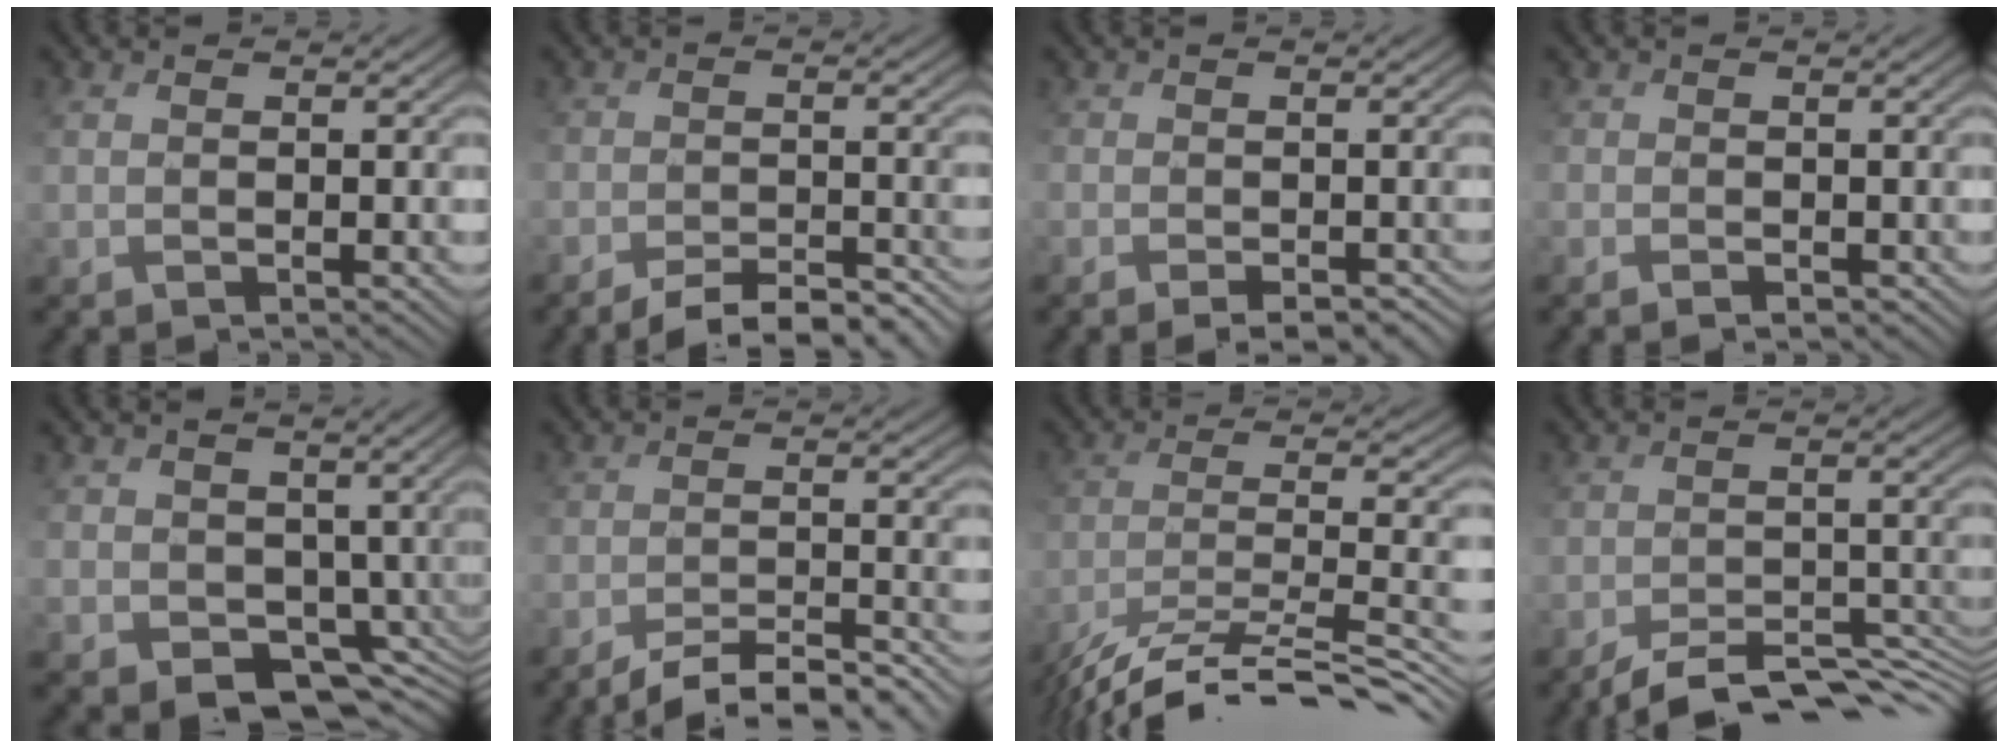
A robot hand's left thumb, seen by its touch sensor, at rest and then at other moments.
{"total": 5.8, "force": [-5.3, 1.1, 2.1], "torque": [-0.025, -0.004, -0.083]}
{"total": 2.9, "force": [-2.0, 1.5, 1.5], "torque": [-0.015, -0.010, -0.030]}
{"total": 0.7, "force": [-0.6, 0.2, -0.3], "torque": [0.009, -0.003, -0.011]}
{"total": 7.2, "force": [-1.2, 6.1, 3.6], "torque": [-0.084, -0.035, -0.020]}
{"total": 6.6, "force": [-6.1, 0.9, 2.3], "torque": [-0.029, -0.001, -0.101]}
{"total": 14.9, "force": [-12.7, 1.8, 7.4], "torque": [-0.105, -0.001, -0.218]}
{"total": 7.1, "force": [-6.6, 1.5, 2.2], "torque": [-0.028, -0.009, -0.106]}